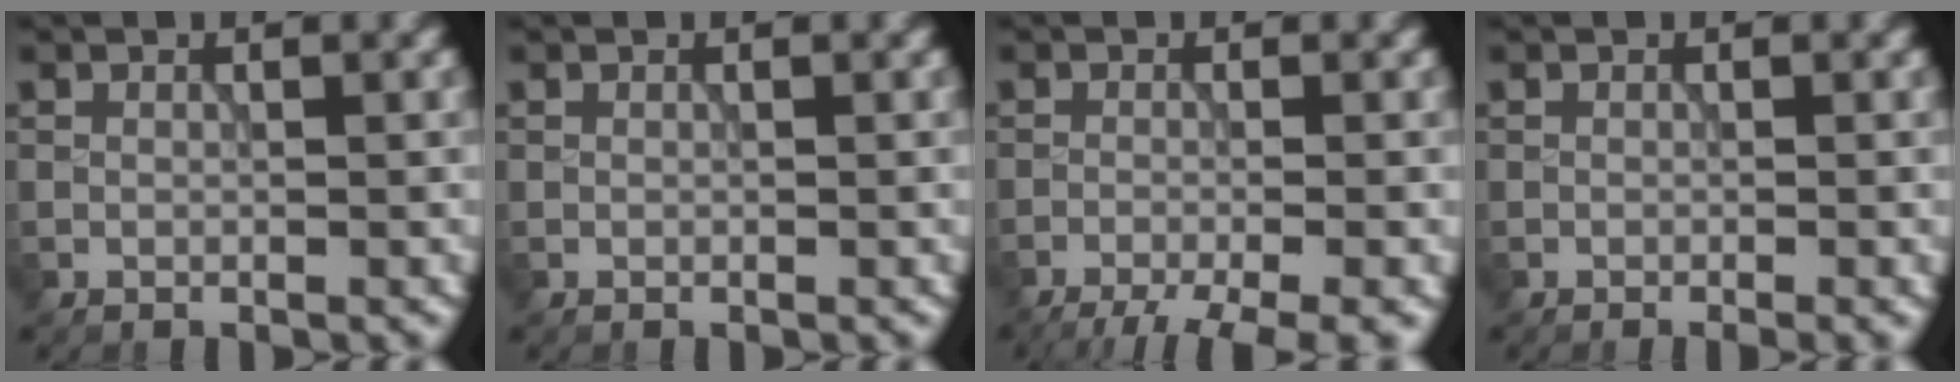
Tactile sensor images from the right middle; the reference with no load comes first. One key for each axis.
{"total": 0.0}
{"total": 6.9, "fx": -5.0, "fy": 1.6, "fz": 4.5, "tx": -0.064, "ty": -0.025, "tz": -0.079}
{"total": 1.2, "fx": -0.5, "fy": 0.4, "fz": 1.0, "tx": -0.006, "ty": -0.005, "tz": -0.008}